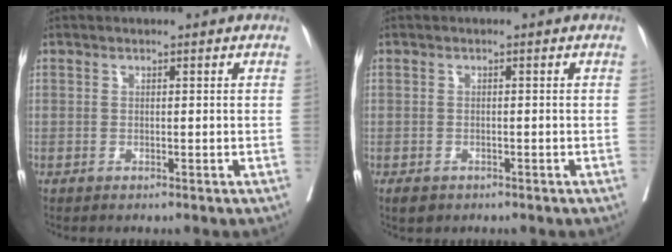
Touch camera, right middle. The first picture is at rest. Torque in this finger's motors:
{"motor_torque": [0.29, -0.20, 0.03, 0.01]}